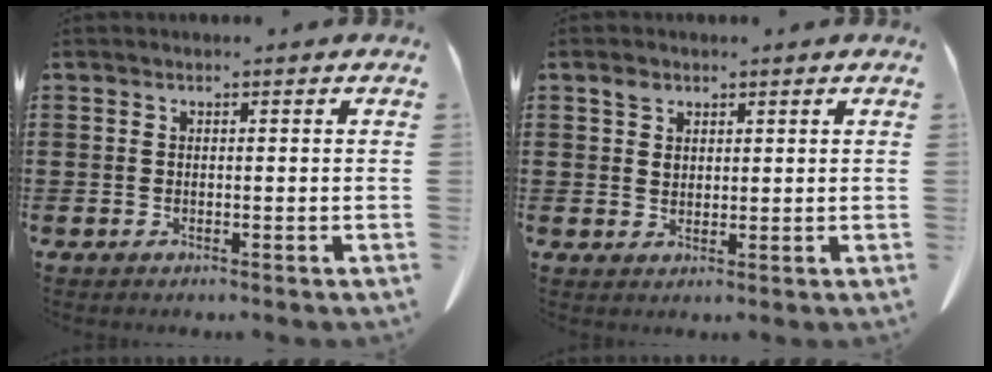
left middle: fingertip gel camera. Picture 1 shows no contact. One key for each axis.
{"total": 2.2, "fx": 1.5, "fy": 1.4, "fz": 0.7, "tx": -0.010, "ty": -0.002, "tz": 0.028}